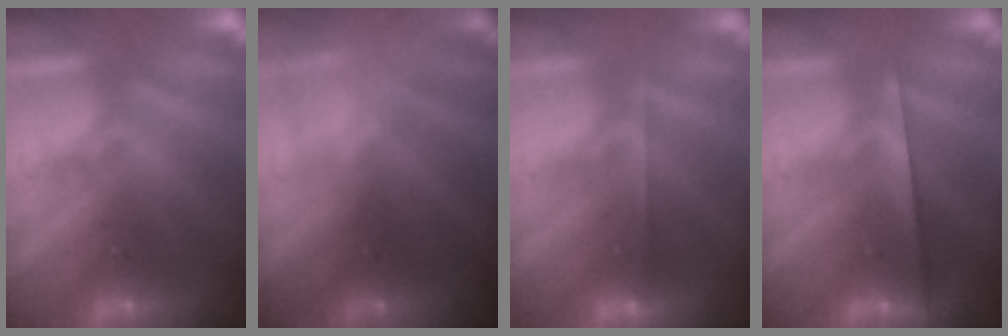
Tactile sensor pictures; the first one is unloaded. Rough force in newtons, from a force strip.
{"total": 2.3}
{"total": 2.7}
{"total": 2.3}